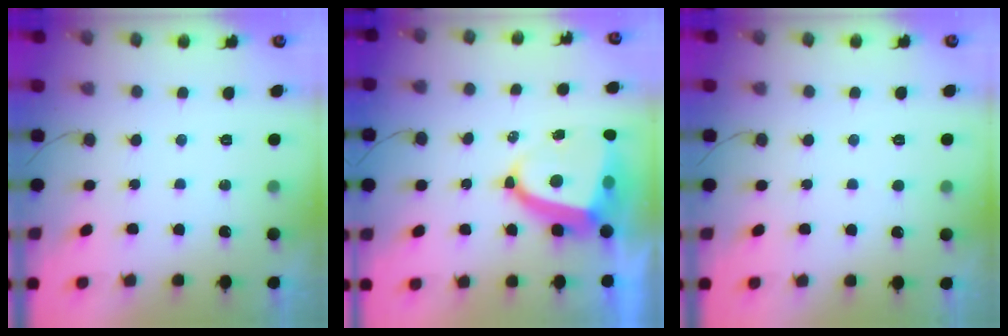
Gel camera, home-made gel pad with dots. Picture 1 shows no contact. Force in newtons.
{"total": 9.4, "press": 9.3, "slide": 1.0}
{"total": 2.5, "press": 2.4, "slide": 0.3}